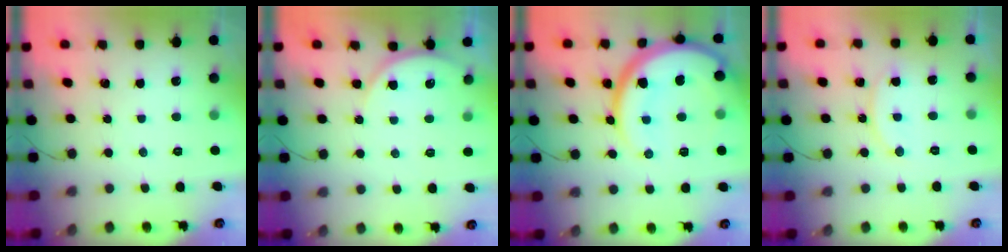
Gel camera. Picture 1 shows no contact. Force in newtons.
{"total": 5.8, "press": 5.8, "slide": 0.7}
{"total": 18.7, "press": 18.6, "slide": 1.4}
{"total": 9.1, "press": 9.1, "slide": 0.1}